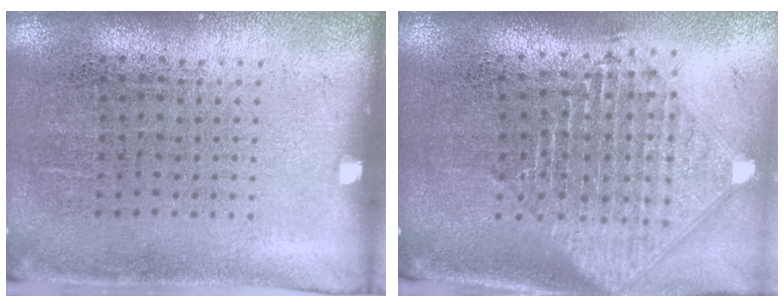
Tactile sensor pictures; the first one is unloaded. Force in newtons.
{"total": 2.4, "press": 1.9, "slide": 1.5}